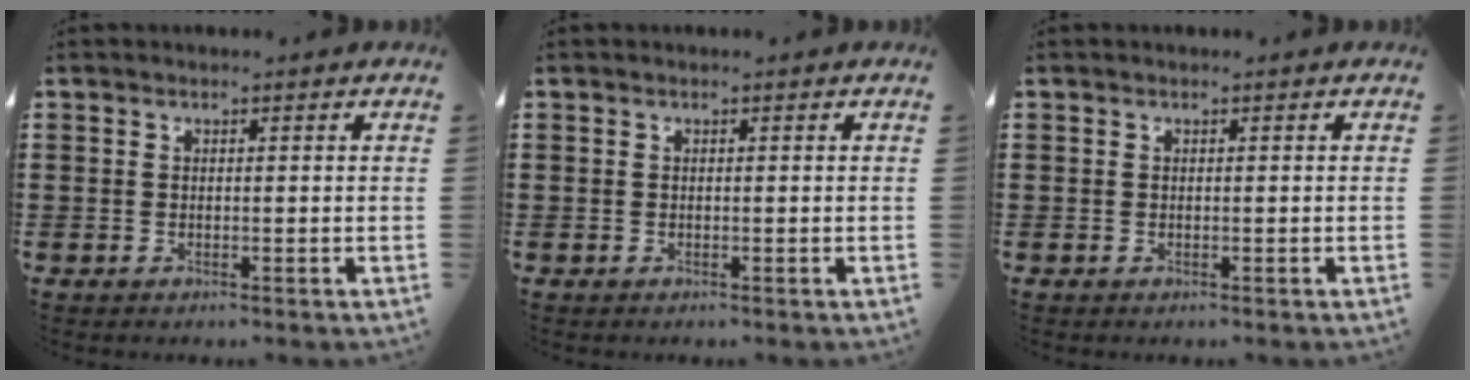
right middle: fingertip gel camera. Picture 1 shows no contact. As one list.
[{"total": 0.0}, {"total": 0.0}]